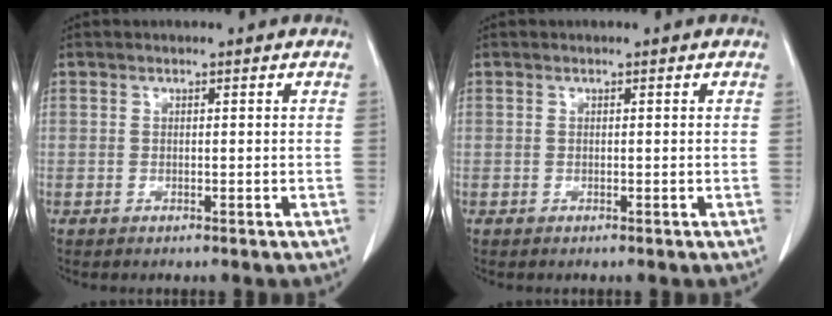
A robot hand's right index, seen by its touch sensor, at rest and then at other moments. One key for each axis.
{"total": 0.0}